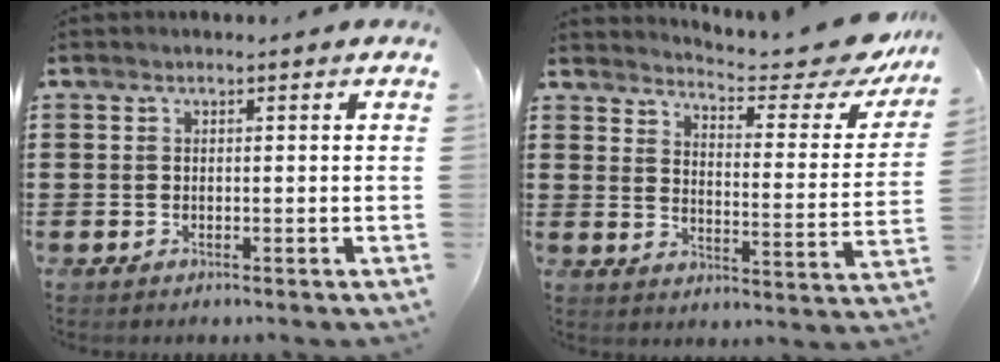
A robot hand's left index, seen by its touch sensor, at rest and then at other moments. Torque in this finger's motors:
{"motor_torque": [1.18, -0.96, 0.42, 0.10]}